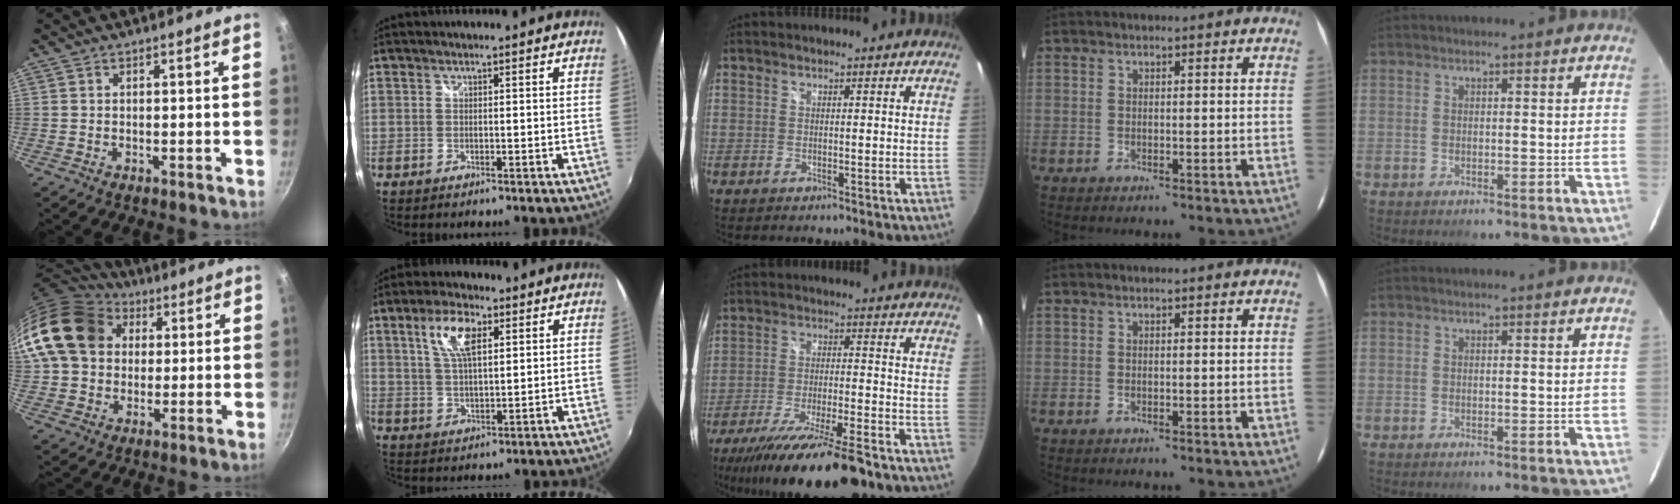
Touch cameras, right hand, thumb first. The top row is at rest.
{"thumb": {"total": 18.4, "force": [4.4, 14.9, 9.9], "torque": [-0.165, 0.024, 0.070]}, "index": {"total": 8.1, "force": [3.5, 3.3, 6.6], "torque": [-0.126, 0.010, 0.066]}, "middle": {"total": 18.5, "force": [-14.4, 2.9, 11.2], "torque": [-0.215, -0.042, -0.232]}}